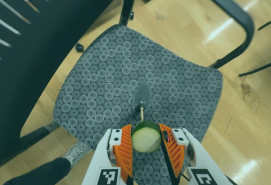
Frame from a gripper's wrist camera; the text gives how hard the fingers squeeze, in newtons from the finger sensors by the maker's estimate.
{"total": 12.0, "left": 13.8, "right": 10.2}